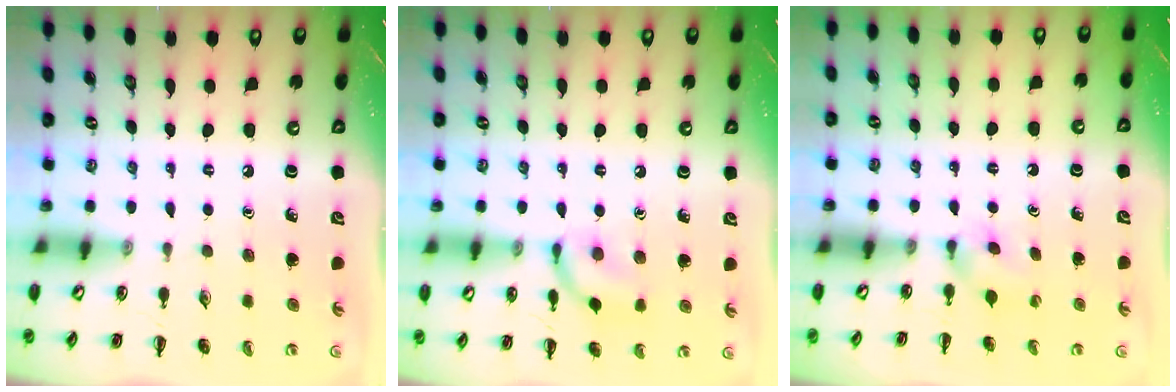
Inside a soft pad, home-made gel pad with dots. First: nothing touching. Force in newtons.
{"total": 9.6, "press": 9.6, "slide": 0.4}
{"total": 2.5, "press": 2.3, "slide": 1.0}